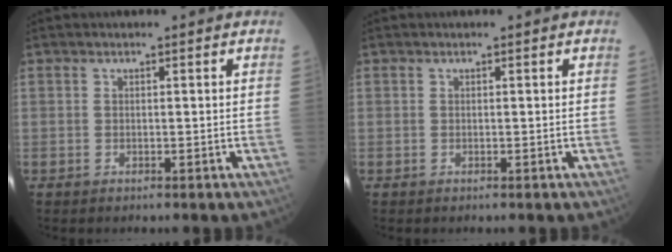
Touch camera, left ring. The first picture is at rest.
{"total": 0.0}